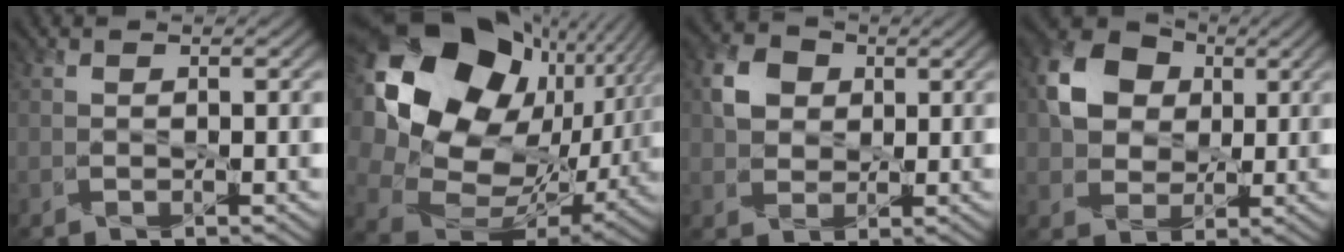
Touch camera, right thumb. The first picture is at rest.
{"total": 22.8, "force": [8.0, 16.9, 13.1], "torque": [-0.334, 0.011, 0.172]}
{"total": 4.2, "force": [1.4, 3.7, 1.6], "torque": [-0.038, 0.009, 0.026]}
{"total": 7.9, "force": [2.2, 6.5, 3.8], "torque": [-0.095, 0.011, 0.030]}